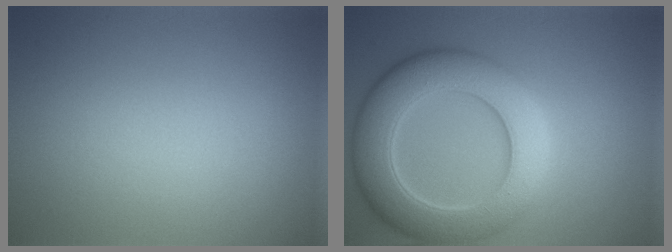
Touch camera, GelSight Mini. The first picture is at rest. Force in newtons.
{"total": 8.9, "press": 8.9, "slide": 0.6}